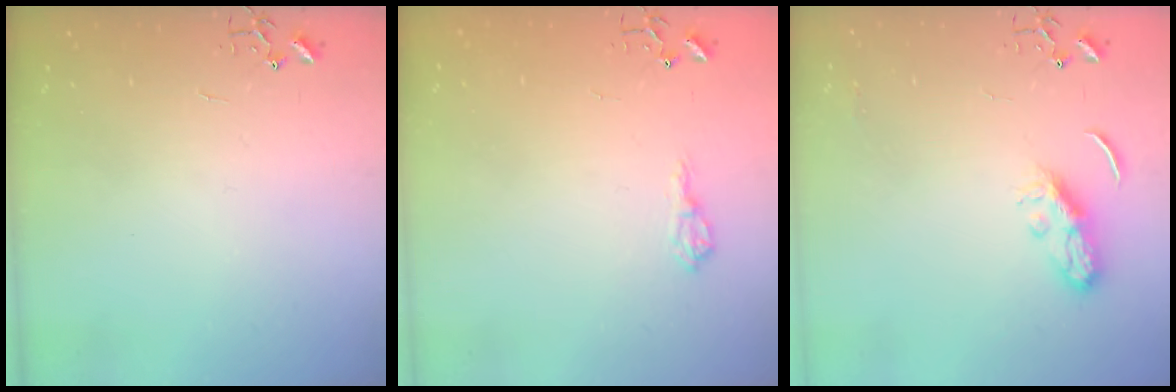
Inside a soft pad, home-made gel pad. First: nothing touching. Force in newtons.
{"total": 8.5, "press": 8.5, "slide": 0.8}
{"total": 6.7, "press": 6.7, "slide": 0.5}